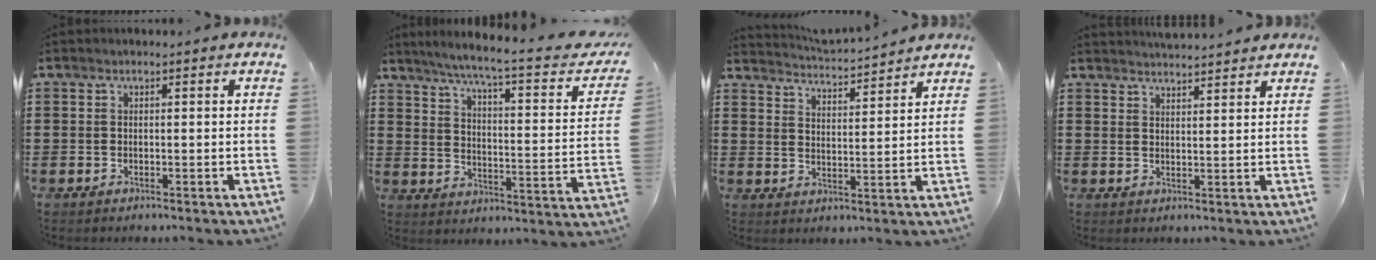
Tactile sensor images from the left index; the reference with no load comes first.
{"total": 6.4, "force": [4.8, -0.2, 4.2], "torque": [-0.093, -0.041, 0.071]}
{"total": 3.4, "force": [3.3, -0.5, 0.1], "torque": [-0.019, -0.028, 0.053]}
{"total": 2.8, "force": [2.8, -0.2, 0.0], "torque": [-0.007, -0.010, 0.053]}